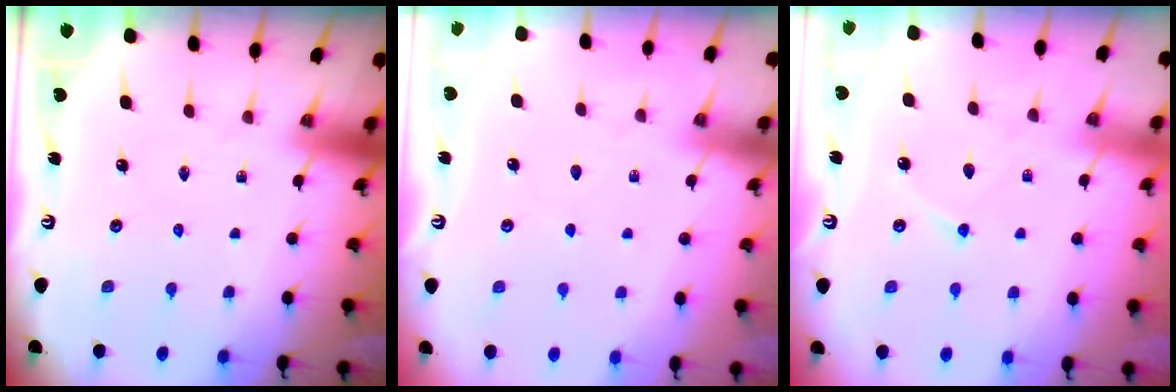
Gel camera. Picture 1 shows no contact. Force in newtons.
{"total": 2.9, "press": 2.8, "slide": 0.4}
{"total": 5.8, "press": 5.8, "slide": 0.7}